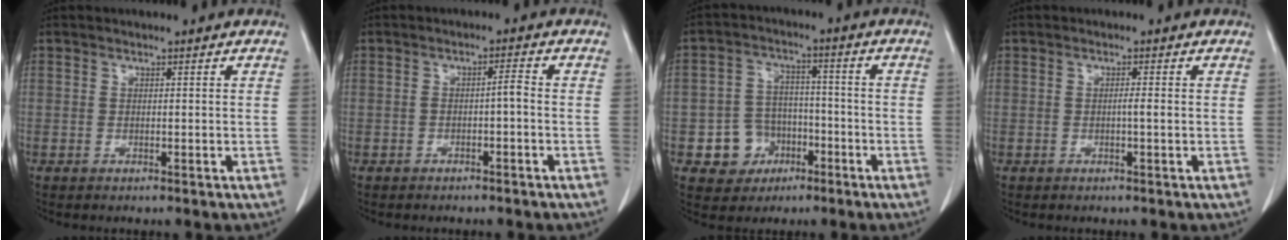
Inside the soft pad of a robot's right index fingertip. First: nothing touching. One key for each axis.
{"total": 1.8, "fx": -0.6, "fy": 0.2, "fz": 1.7, "tx": -0.024, "ty": 0.004, "tz": -0.012}
{"total": 7.3, "fx": -3.0, "fy": 6.5, "fz": 1.7, "tx": -0.028, "ty": 0.016, "tz": -0.040}
{"total": 1.1, "fx": -0.2, "fy": -0.2, "fz": 1.0, "tx": -0.017, "ty": 0.000, "tz": -0.004}